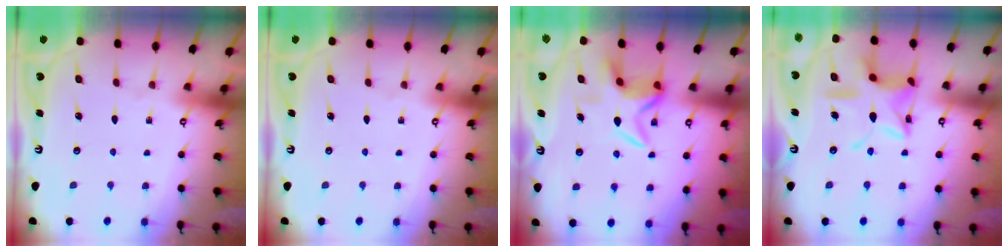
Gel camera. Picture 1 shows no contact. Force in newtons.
{"total": 0.0}
{"total": 6.0, "press": 5.8, "slide": 1.5}
{"total": 13.5, "press": 13.5, "slide": 1.0}